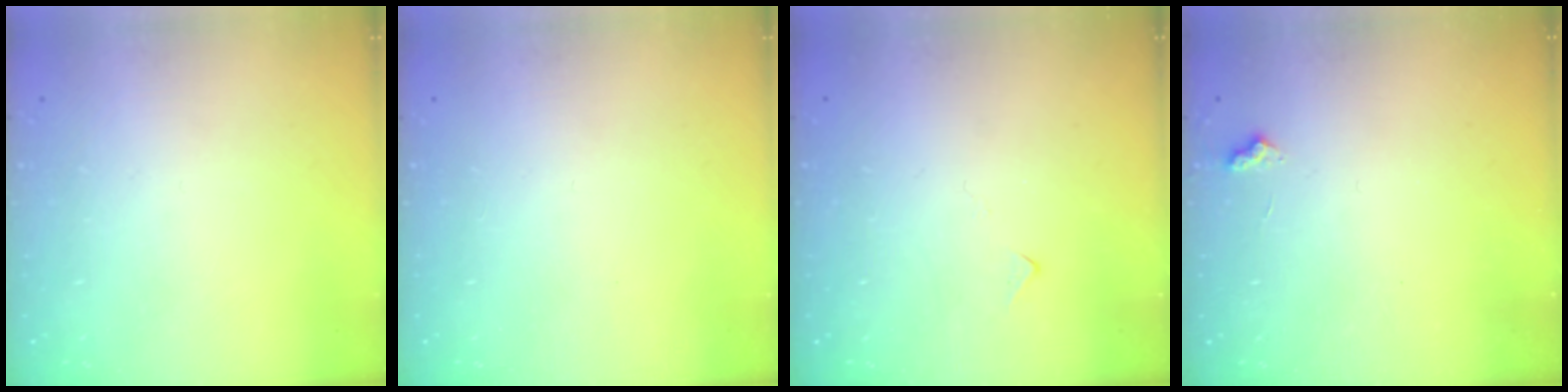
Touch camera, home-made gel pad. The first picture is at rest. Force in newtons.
{"total": 0.0}
{"total": 5.4, "press": 5.4, "slide": 0.7}
{"total": 3.2, "press": 3.2, "slide": 0.6}